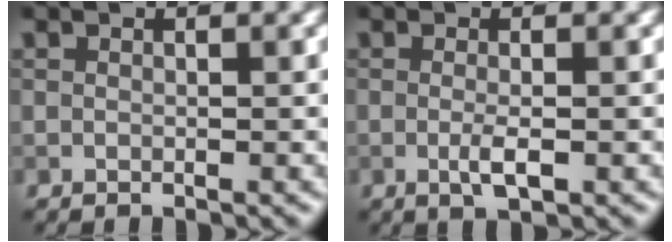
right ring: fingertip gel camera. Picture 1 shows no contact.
{"total": 1.9, "force": [-0.4, 0.4, 1.8], "torque": [-0.035, -0.005, -0.008]}